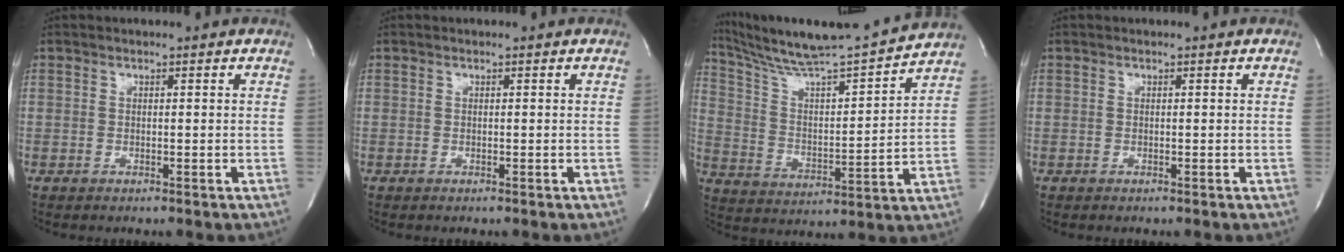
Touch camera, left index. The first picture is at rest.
{"total": 0.0}
{"total": 16.3, "force": [15.3, -0.9, 5.5], "torque": [-0.109, -0.025, 0.254]}
{"total": 0.0}